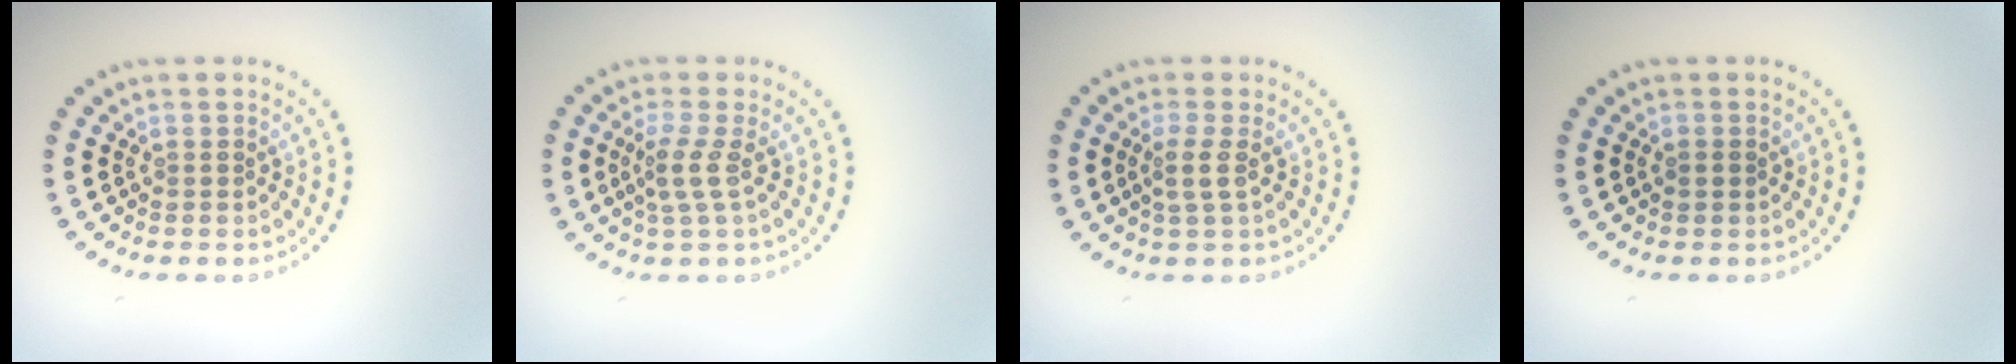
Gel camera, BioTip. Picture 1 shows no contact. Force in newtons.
{"total": 2.1, "press": 1.4, "slide": 1.5}
{"total": 1.7, "press": 1.3, "slide": 1.1}
{"total": 0.8, "press": 0.8, "slide": 0.1}